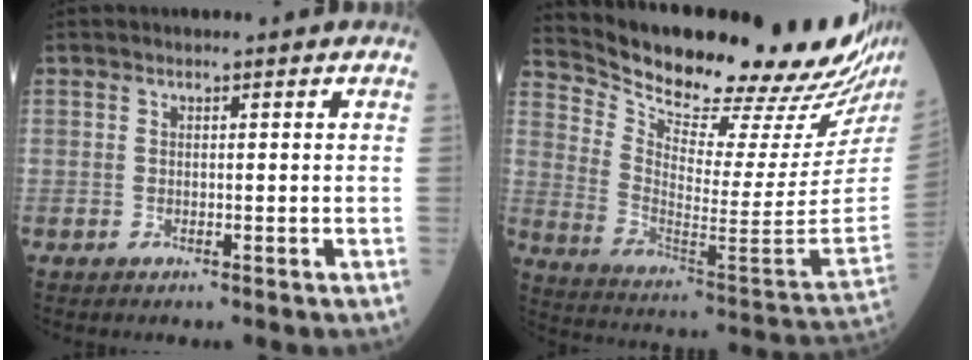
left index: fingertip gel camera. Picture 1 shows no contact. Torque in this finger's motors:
{"motor_torque": [0.97, -1.17, 0.26, 0.05]}